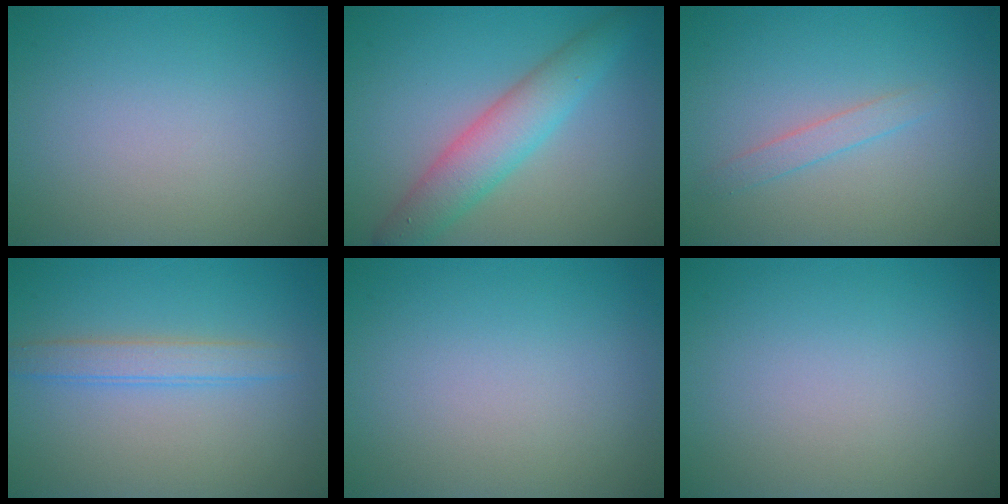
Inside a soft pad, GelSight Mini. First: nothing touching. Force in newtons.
{"total": 4.7, "press": 4.7, "slide": 0.1}
{"total": 1.3, "press": 1.3, "slide": 0.1}
{"total": 2.4, "press": 2.3, "slide": 0.2}
{"total": 0.0}
{"total": 0.0}